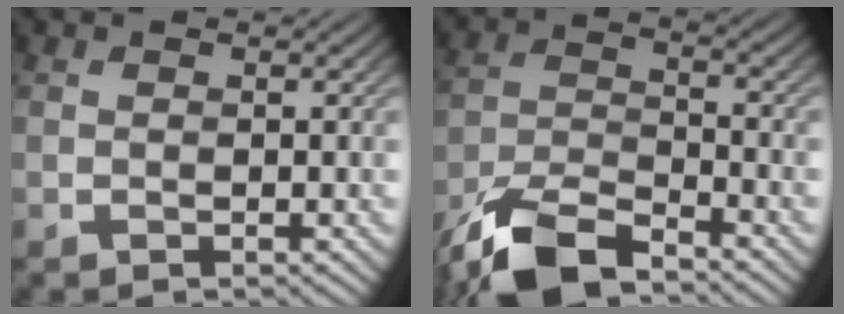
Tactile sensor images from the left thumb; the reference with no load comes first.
{"total": 10.0, "force": [-7.8, 2.9, 5.5], "torque": [-0.113, -0.009, -0.158]}